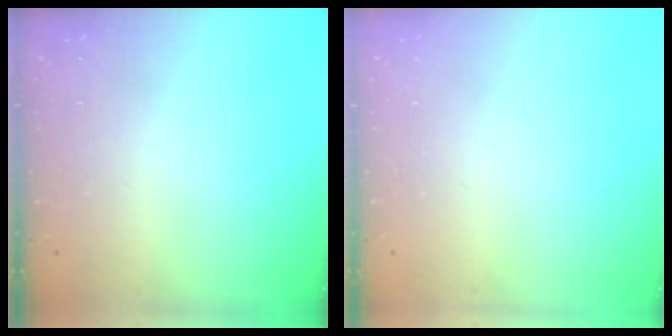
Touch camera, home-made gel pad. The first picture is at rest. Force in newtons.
{"total": 0.0}